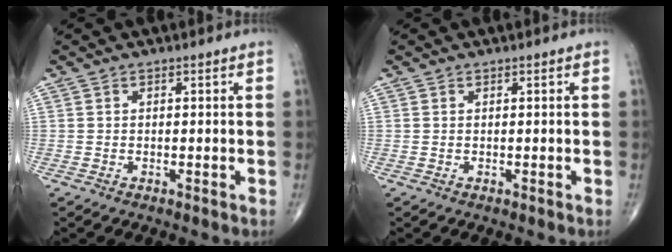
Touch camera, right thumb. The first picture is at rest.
{"total": 0.0}